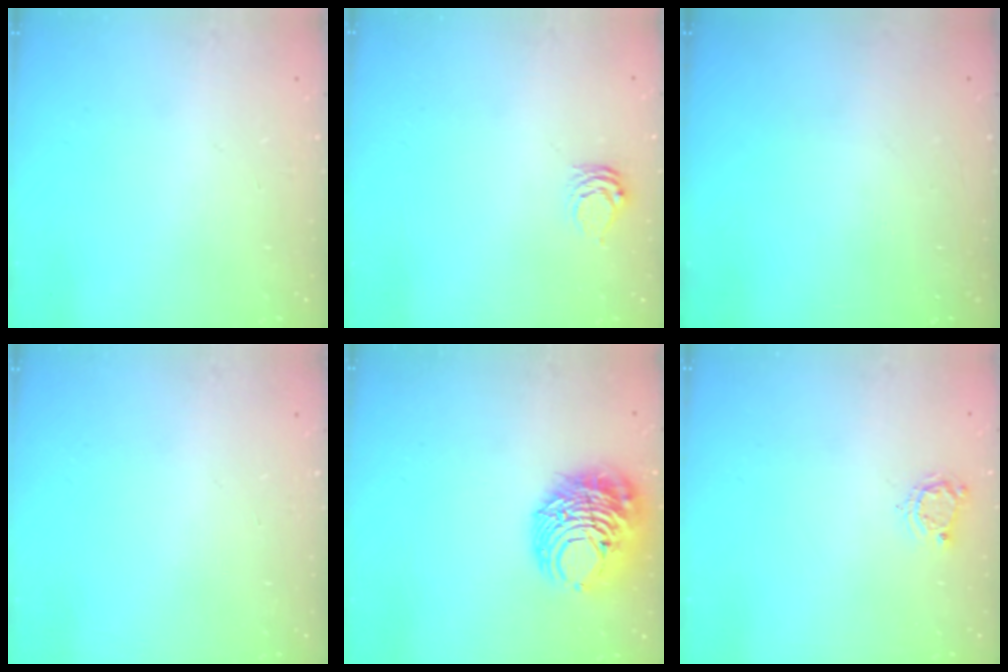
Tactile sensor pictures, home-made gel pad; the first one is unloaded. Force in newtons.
{"total": 3.9, "press": 3.8, "slide": 0.4}
{"total": 0.0}
{"total": 0.0}
{"total": 10.9, "press": 10.8, "slide": 1.4}
{"total": 5.4, "press": 5.4, "slide": 0.3}